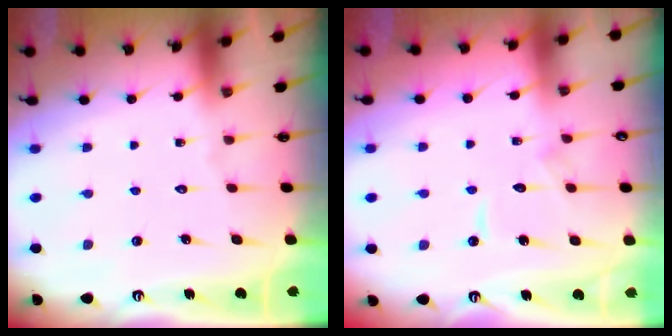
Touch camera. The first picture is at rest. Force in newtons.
{"total": 6.3, "press": 6.3, "slide": 0.6}